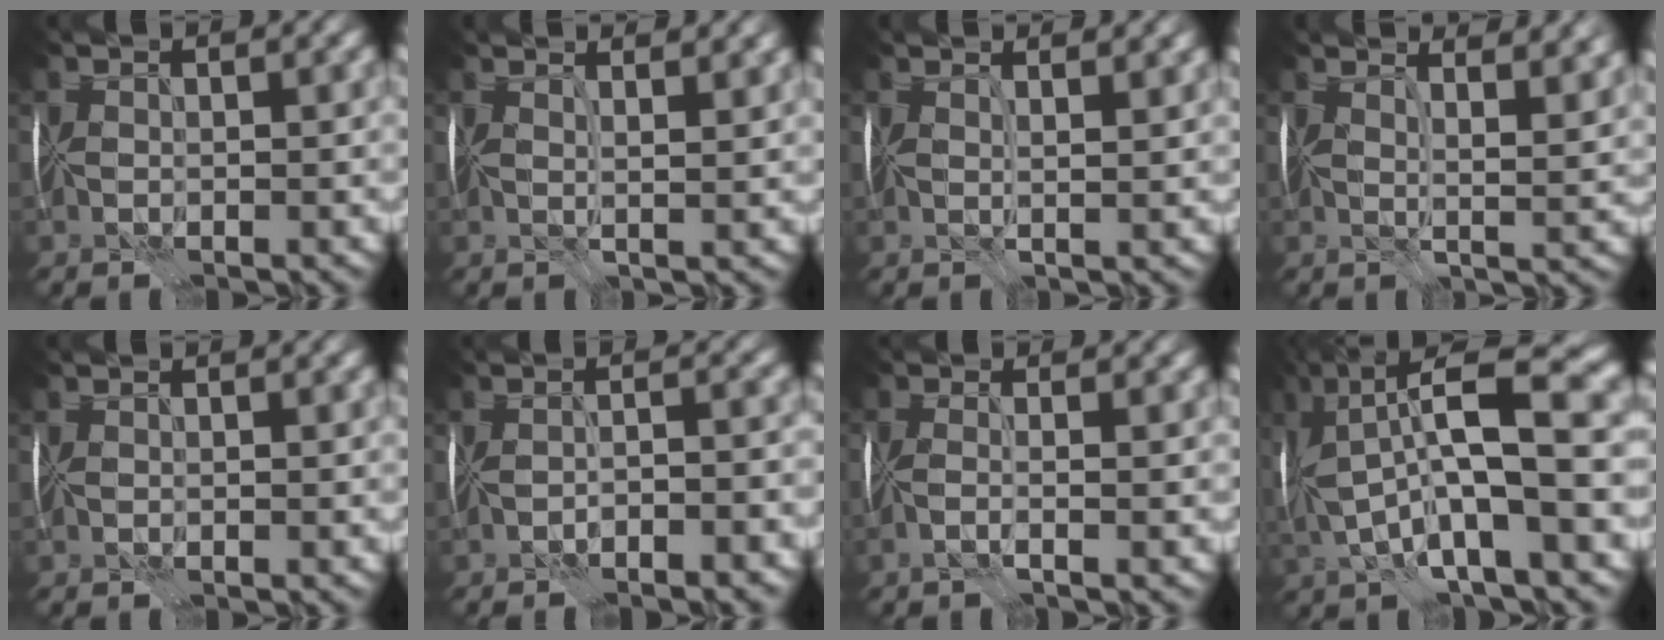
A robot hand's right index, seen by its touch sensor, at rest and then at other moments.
{"total": 4.0, "force": [3.0, 0.7, 2.6], "torque": [-0.022, 0.017, 0.021]}
{"total": 3.3, "force": [2.5, 0.4, 2.2], "torque": [-0.018, 0.012, 0.014]}
{"total": 7.8, "force": [5.8, 1.8, 5.0], "torque": [-0.049, 0.023, 0.056]}
{"total": 0.0}
{"total": 3.6, "force": [-2.9, -0.1, 2.1], "torque": [-0.028, 0.007, -0.038]}
{"total": 1.7, "force": [-1.2, -0.7, 1.0], "torque": [-0.021, -0.008, -0.028]}
{"total": 11.2, "force": [1.4, 2.8, 10.7], "torque": [-0.203, 0.012, 0.031]}